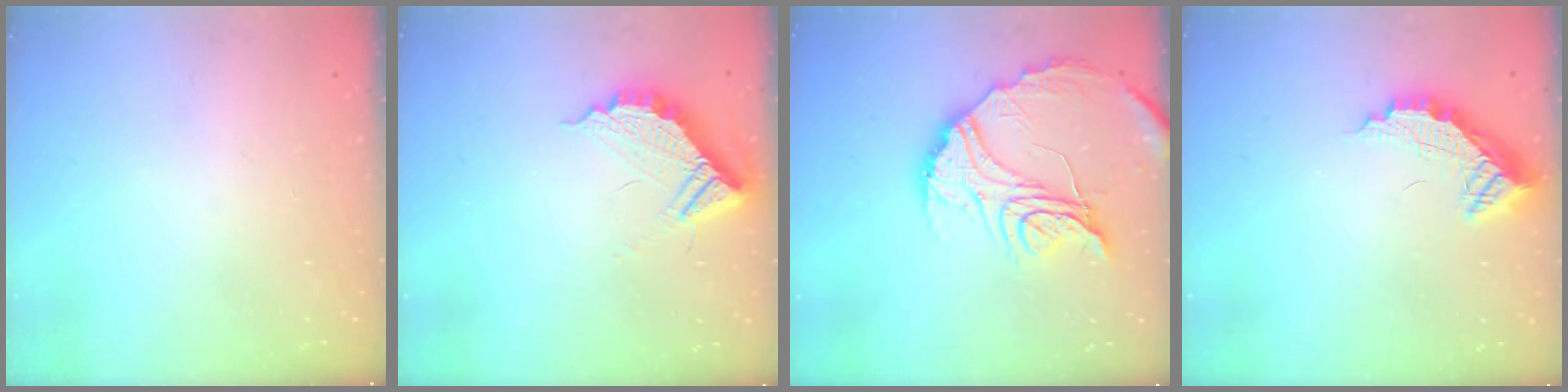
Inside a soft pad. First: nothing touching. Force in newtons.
{"total": 11.3, "press": 11.2, "slide": 0.4}
{"total": 18.0, "press": 18.0, "slide": 1.5}
{"total": 11.3, "press": 11.3, "slide": 1.1}